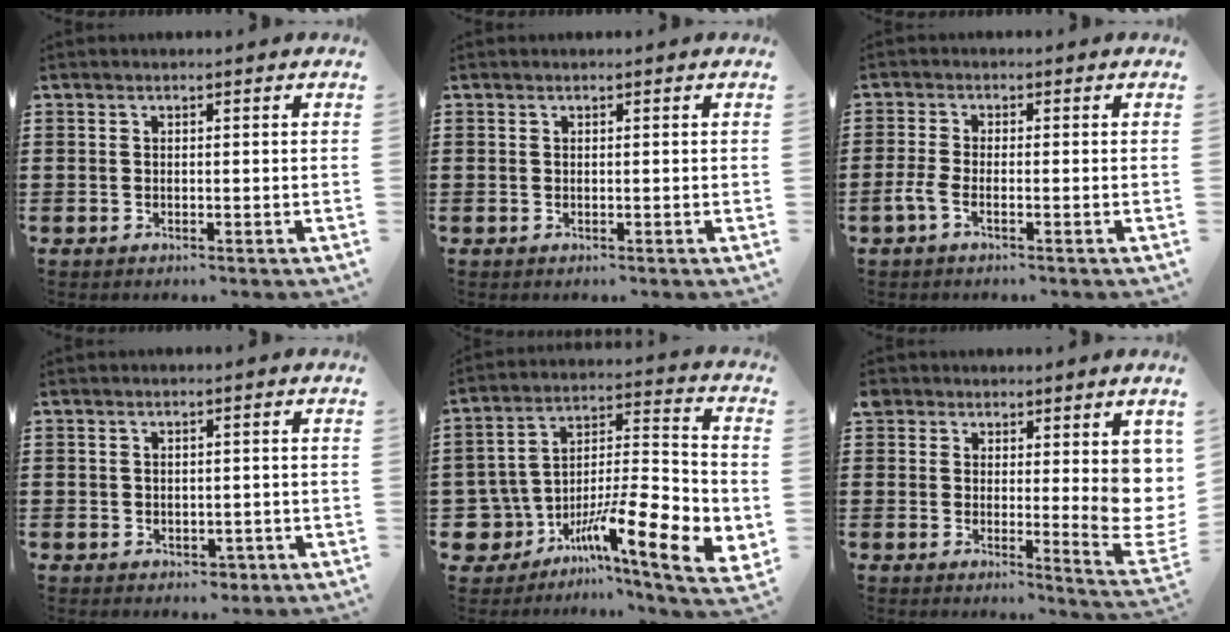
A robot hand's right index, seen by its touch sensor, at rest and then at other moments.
{"total": 0.0}
{"total": 2.4, "force": [-1.3, 0.6, 1.9], "torque": [-0.053, -0.007, -0.030]}
{"total": 1.3, "force": [-0.3, 1.0, 0.7], "torque": [-0.014, 0.004, -0.008]}
{"total": 13.4, "force": [-7.1, 5.7, 9.9], "torque": [-0.172, 0.010, -0.115]}
{"total": 7.0, "force": [3.6, 3.5, 4.8], "torque": [-0.058, -0.028, 0.068]}